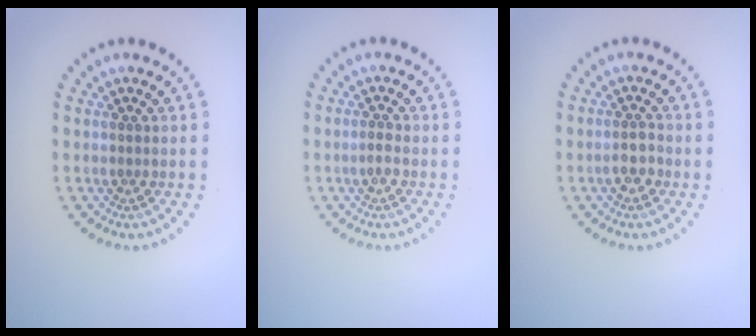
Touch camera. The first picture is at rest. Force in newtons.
{"total": 1.0, "press": 0.9, "slide": 0.4}
{"total": 1.7, "press": 1.5, "slide": 0.7}